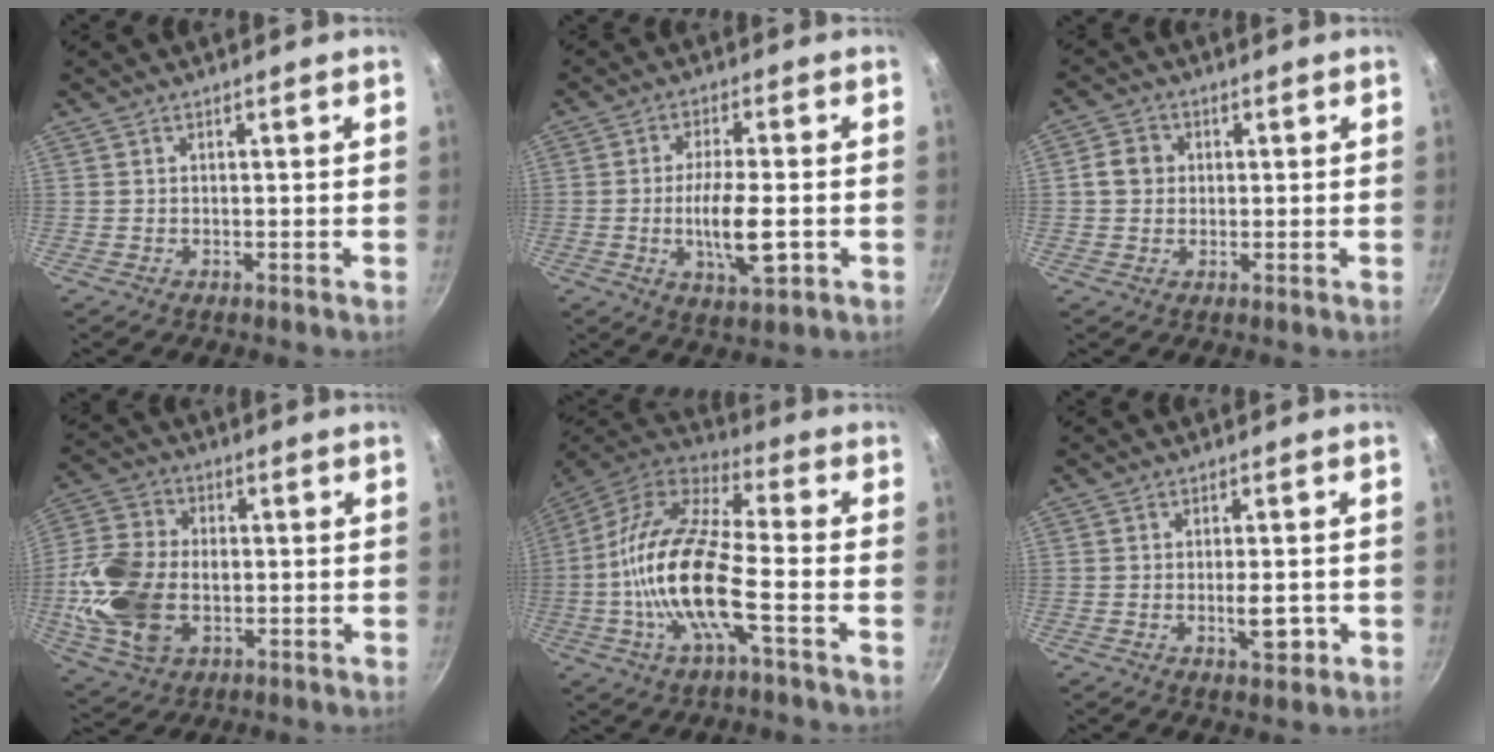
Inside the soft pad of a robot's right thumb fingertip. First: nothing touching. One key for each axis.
{"total": 10.1, "fx": -2.1, "fy": 3.1, "fz": 9.3, "tx": -0.165, "ty": 0.002, "tz": -0.036}
{"total": 4.4, "fx": 0.4, "fy": 3.9, "fz": 1.9, "tx": -0.018, "ty": 0.008, "tz": -0.002}
{"total": 16.8, "fx": -2.1, "fy": 11.5, "fz": 12.1, "tx": -0.234, "ty": 0.014, "tz": -0.038}
{"total": 19.3, "fx": -4.4, "fy": 6.5, "fz": 17.6, "tx": -0.343, "ty": 0.040, "tz": -0.103}
{"total": 4.8, "fx": -1.2, "fy": 2.0, "fz": 4.1, "tx": -0.046, "ty": 0.002, "tz": -0.016}